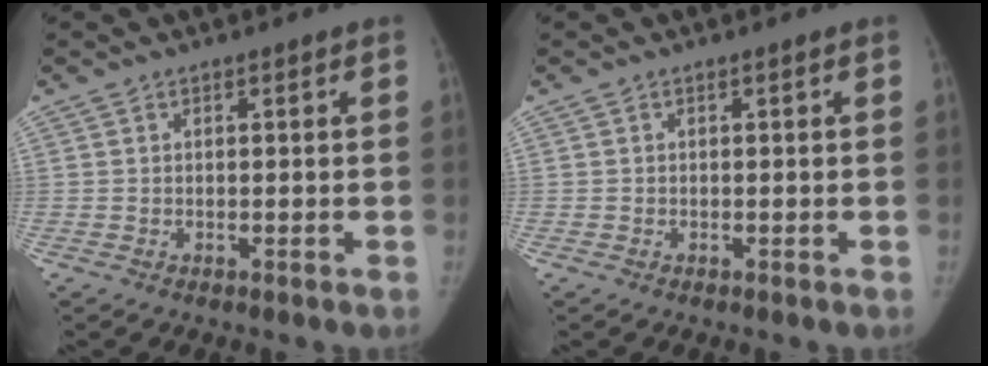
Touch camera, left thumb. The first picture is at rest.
{"total": 0.0}